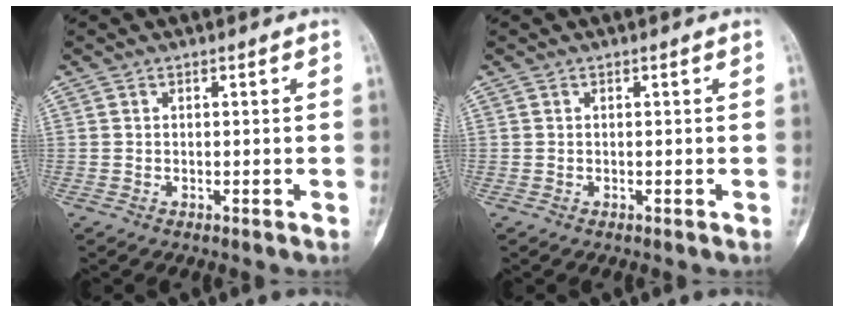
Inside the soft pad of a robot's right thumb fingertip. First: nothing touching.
{"total": 0.0}